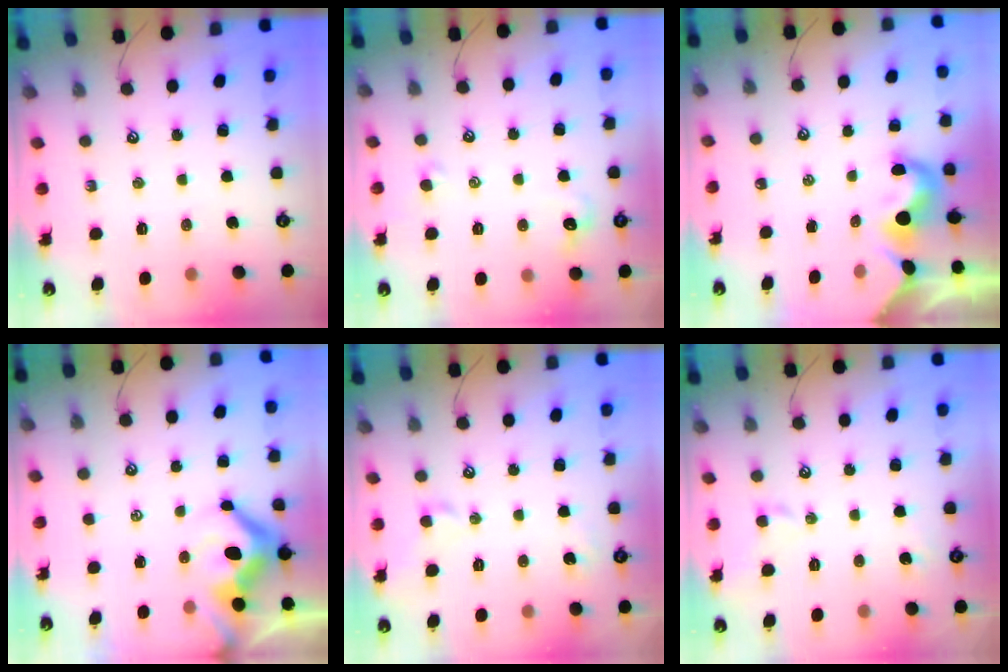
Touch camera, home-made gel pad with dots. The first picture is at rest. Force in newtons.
{"total": 2.2, "press": 2.0, "slide": 0.8}
{"total": 2.9, "press": 2.9, "slide": 0.4}
{"total": 7.7, "press": 7.5, "slide": 1.5}
{"total": 1.7, "press": 1.6, "slide": 0.5}
{"total": 1.3, "press": 1.2, "slide": 0.4}